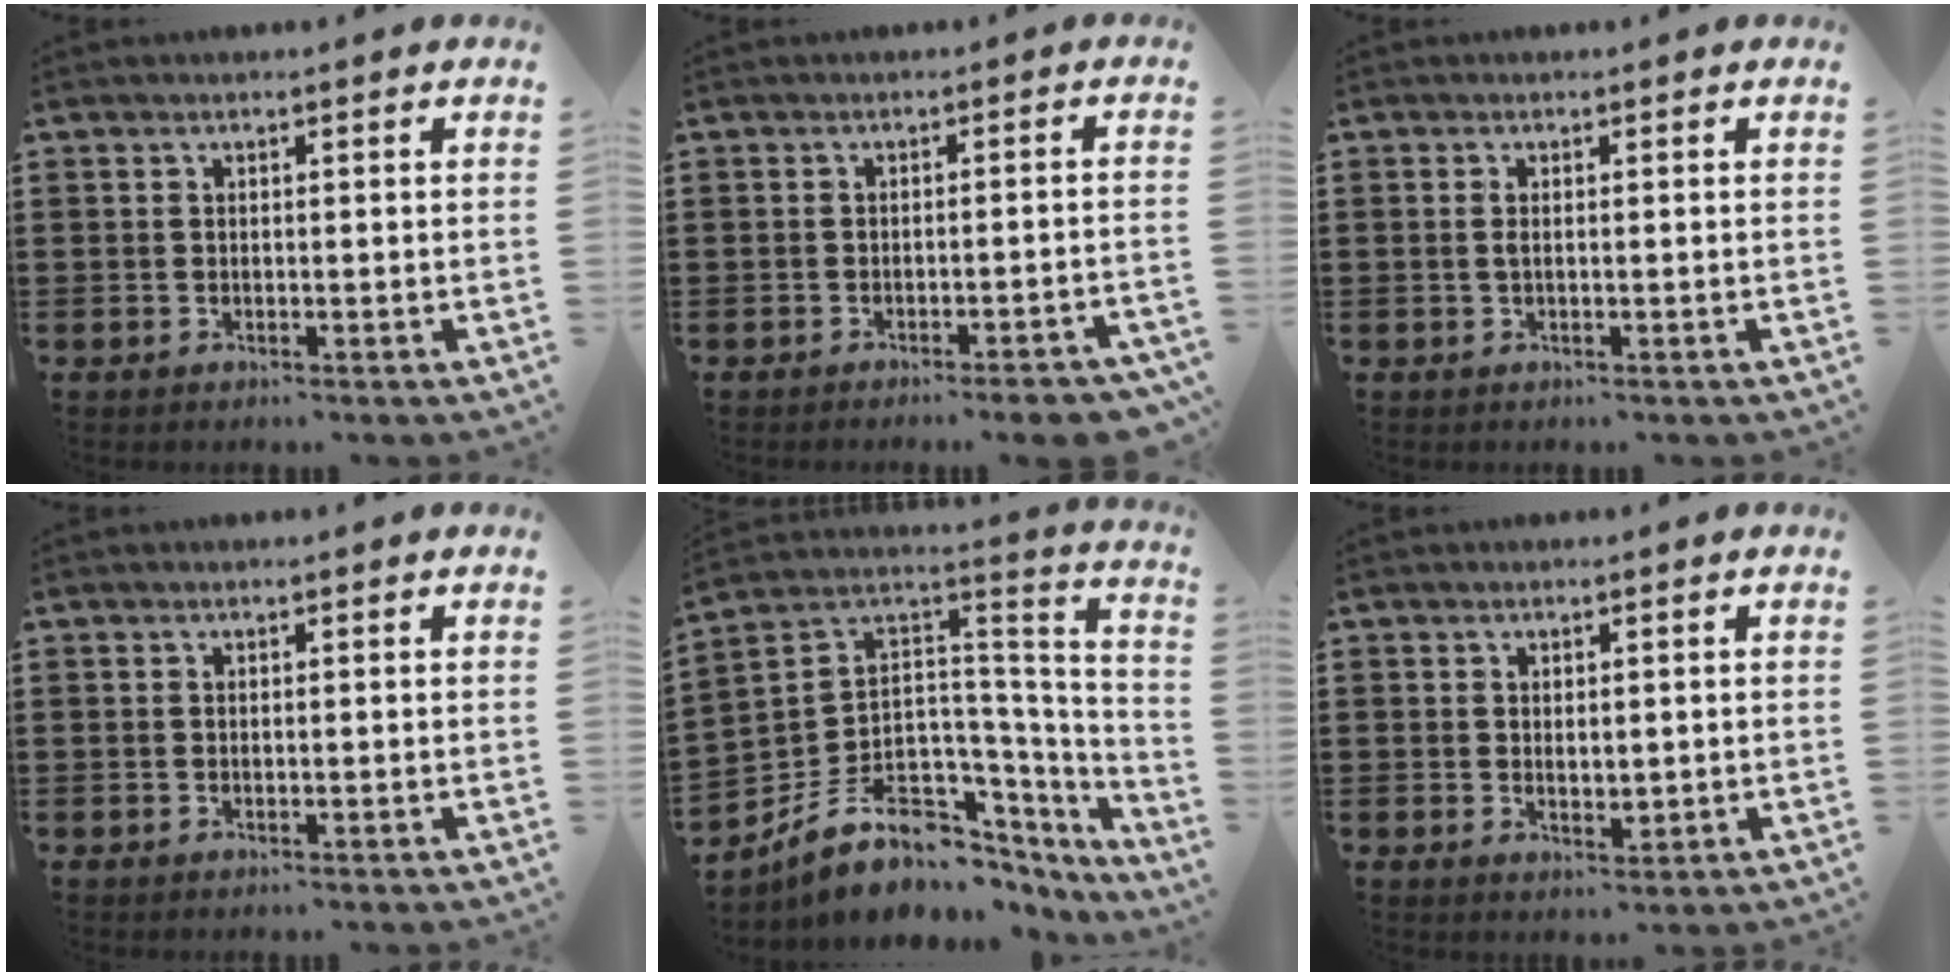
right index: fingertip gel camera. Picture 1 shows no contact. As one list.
[{"total": 3.2, "force": [-2.7, -0.1, 1.7], "torque": [-0.028, -0.006, -0.049]}, {"total": 1.1, "force": [-0.1, 0.2, 1.0], "torque": [-0.020, -0.001, -0.002]}, {"total": 0.0}, {"total": 11.4, "force": [-5.8, 7.4, 6.4], "torque": [-0.141, -0.001, -0.093]}, {"total": 1.7, "force": [0.4, 1.0, 1.3], "torque": [-0.018, 0.002, 0.005]}]